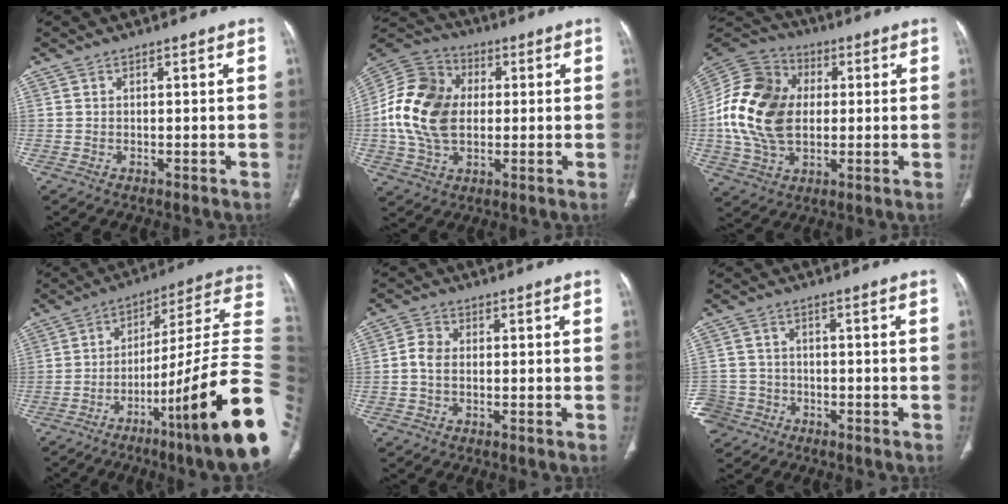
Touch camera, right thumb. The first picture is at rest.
{"total": 17.2, "force": [0.3, 12.3, 12.0], "torque": [-0.221, 0.019, 0.003]}
{"total": 19.6, "force": [0.7, 14.0, 13.7], "torque": [-0.262, 0.015, 0.012]}
{"total": 26.6, "force": [-7.9, 2.1, 25.3], "torque": [-0.316, 0.047, -0.122]}
{"total": 3.5, "force": [-0.3, 2.5, 2.4], "torque": [-0.049, 0.010, -0.011]}
{"total": 7.5, "force": [-3.8, 6.3, 1.0], "torque": [-0.027, 0.027, -0.064]}